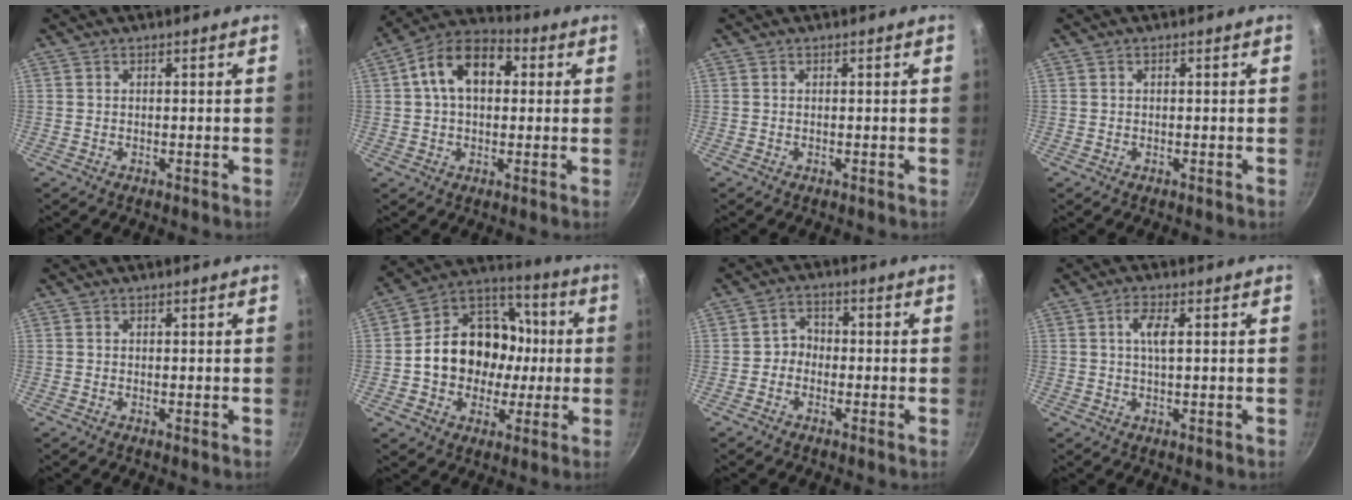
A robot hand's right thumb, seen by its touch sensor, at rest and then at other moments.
{"total": 13.2, "force": [2.6, 8.7, 9.5], "torque": [-0.128, 0.030, 0.023]}
{"total": 0.0}
{"total": 0.0}
{"total": 0.0}
{"total": 19.2, "force": [-0.7, 15.7, 11.1], "torque": [-0.149, 0.043, -0.017]}
{"total": 3.4, "force": [-1.0, 2.9, 1.4], "torque": [0.001, 0.019, -0.027]}
{"total": 4.0, "force": [1.0, 1.3, 3.7], "torque": [-0.074, 0.004, 0.017]}